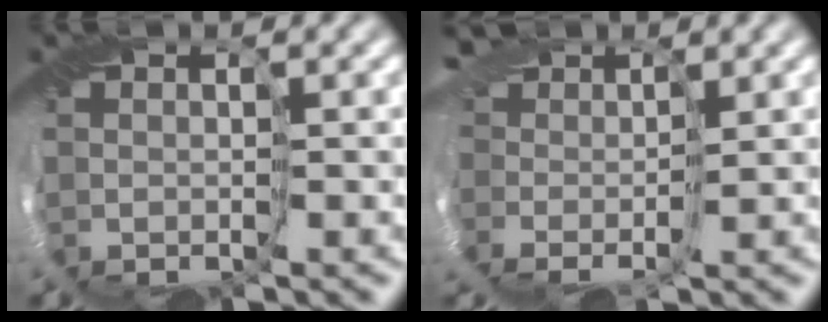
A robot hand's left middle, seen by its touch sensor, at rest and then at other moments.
{"total": 2.7, "force": [1.3, 2.0, 1.4], "torque": [-0.037, 0.011, 0.015]}